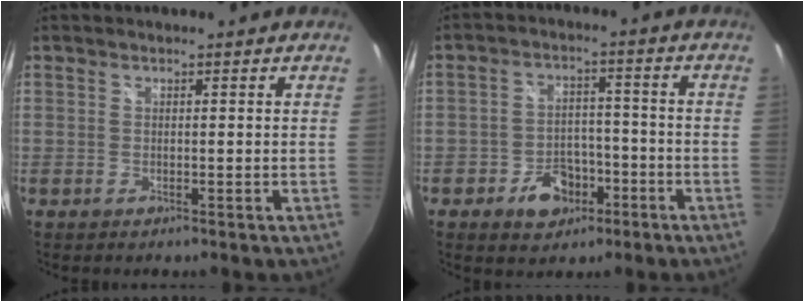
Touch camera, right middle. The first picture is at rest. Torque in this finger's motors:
{"motor_torque": [0.70, -0.43, 0.07, 0.05]}